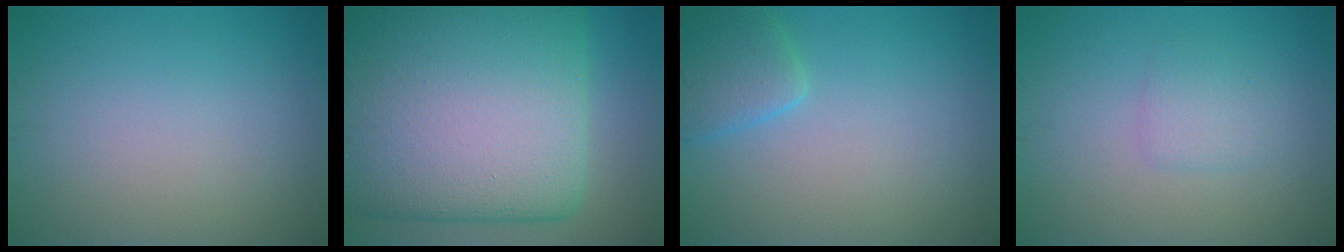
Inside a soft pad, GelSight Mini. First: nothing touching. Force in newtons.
{"total": 22.3, "press": 22.3, "slide": 0.8}
{"total": 2.9, "press": 2.9, "slide": 0.2}
{"total": 1.8, "press": 1.8, "slide": 0.1}